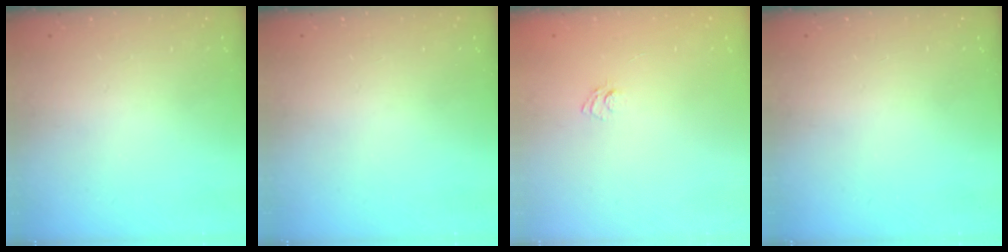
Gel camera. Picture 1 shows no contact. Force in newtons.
{"total": 0.0}
{"total": 3.7, "press": 3.5, "slide": 1.3}
{"total": 0.0}